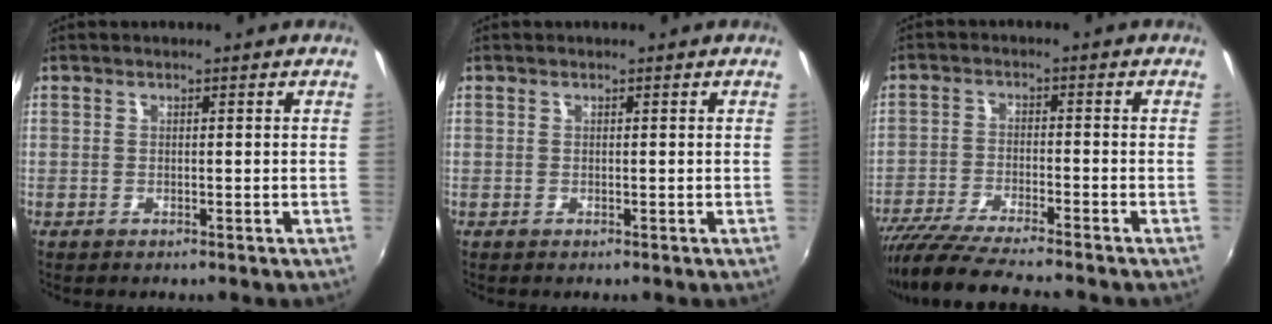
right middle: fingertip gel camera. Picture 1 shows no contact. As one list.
[{"total": 0.0}, {"total": 12.2, "force": [-10.8, 0.5, 5.6], "torque": [-0.125, -0.031, -0.192]}]